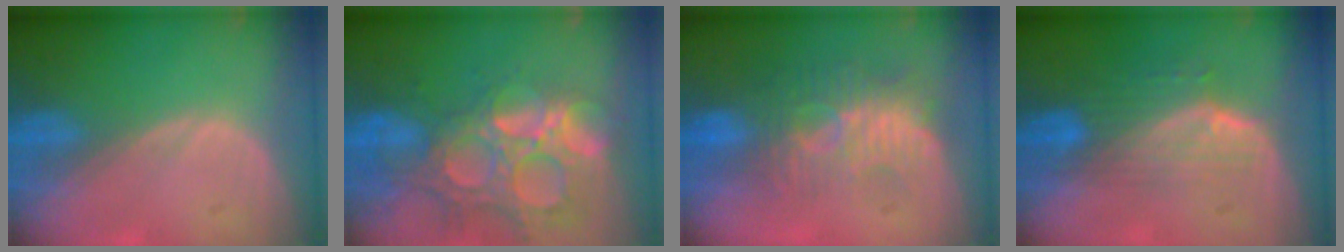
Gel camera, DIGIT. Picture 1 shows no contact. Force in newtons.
{"total": 14.9, "press": 12.3, "slide": 8.4}
{"total": 9.5, "press": 8.8, "slide": 3.7}
{"total": 7.3, "press": 6.5, "slide": 3.3}